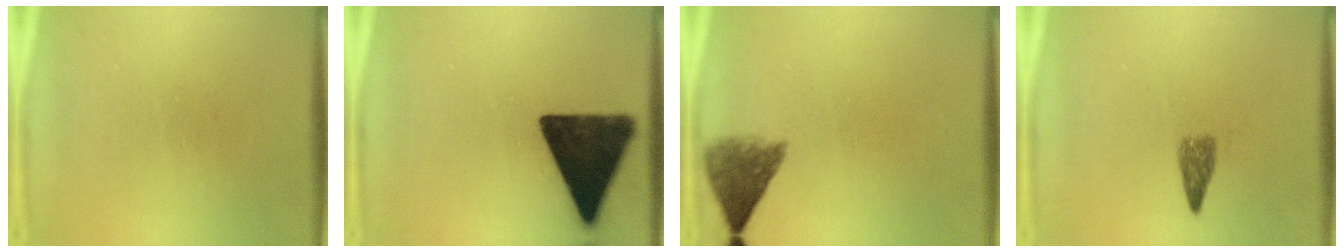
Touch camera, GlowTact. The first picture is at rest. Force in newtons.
{"total": 16.1}
{"total": 5.0}
{"total": 2.3}